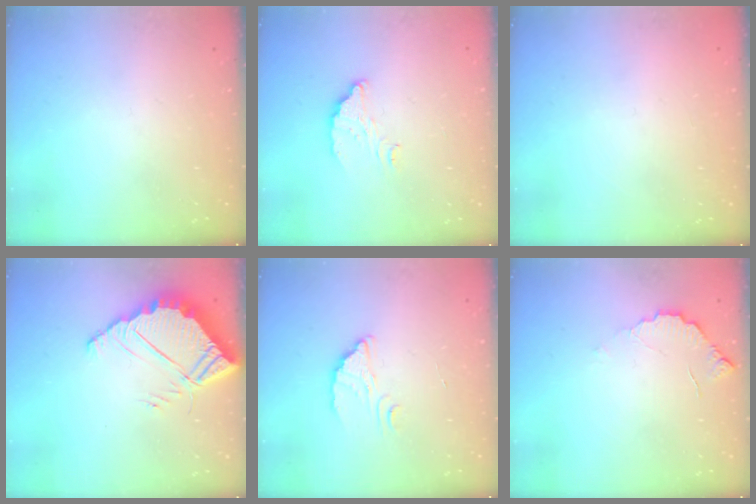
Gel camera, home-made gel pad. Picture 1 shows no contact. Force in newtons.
{"total": 4.9, "press": 4.9, "slide": 0.3}
{"total": 2.3, "press": 2.3, "slide": 0.1}
{"total": 7.3, "press": 7.3, "slide": 0.3}
{"total": 2.6, "press": 2.6, "slide": 0.1}
{"total": 4.0, "press": 4.0, "slide": 0.3}